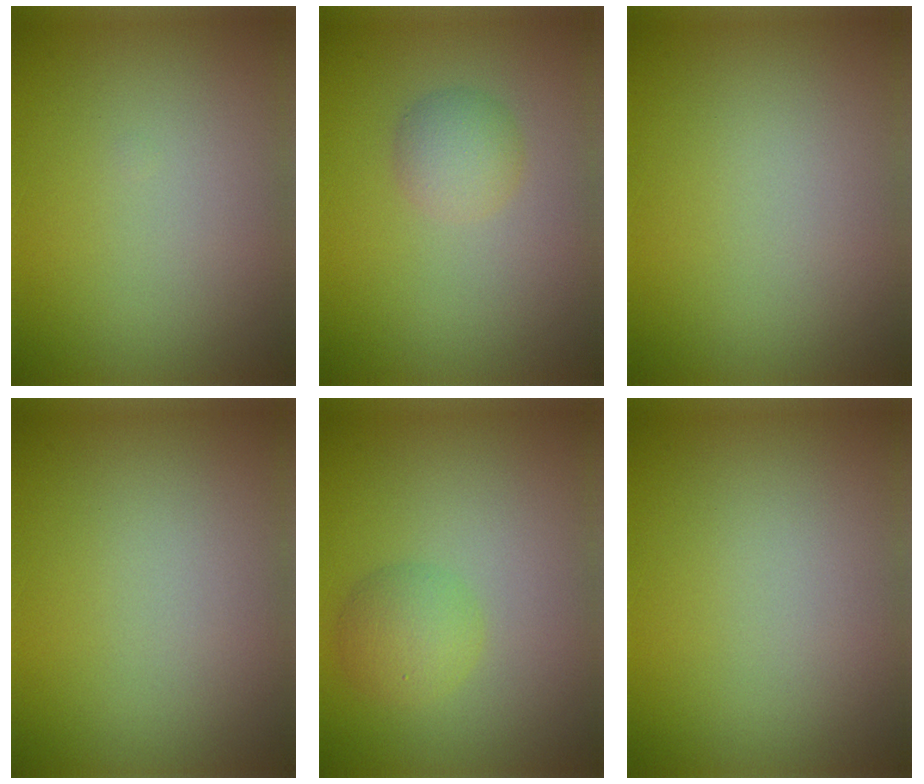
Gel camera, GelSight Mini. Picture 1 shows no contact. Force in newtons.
{"total": 2.0, "press": 2.0, "slide": 0.0}
{"total": 0.0}
{"total": 0.0}
{"total": 2.7, "press": 2.7, "slide": 0.1}
{"total": 0.0}